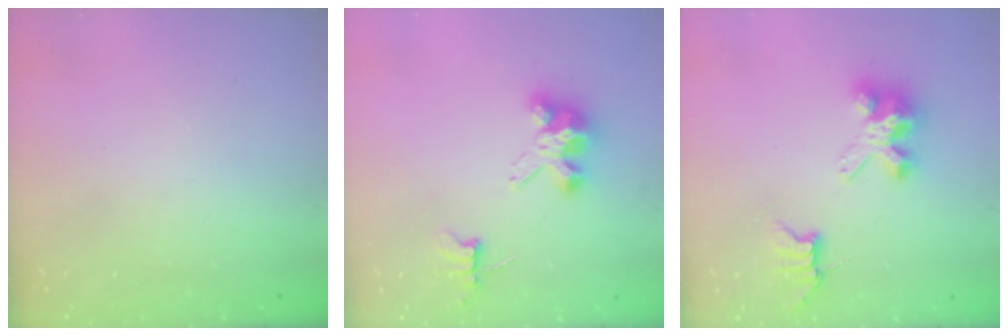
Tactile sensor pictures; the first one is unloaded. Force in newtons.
{"total": 6.8, "press": 6.8, "slide": 0.5}
{"total": 7.2, "press": 7.1, "slide": 0.6}